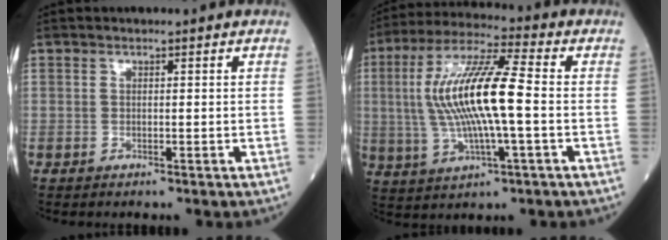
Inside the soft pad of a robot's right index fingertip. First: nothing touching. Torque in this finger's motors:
{"motor_torque": [0.82, -0.14, 0.47, 0.21]}